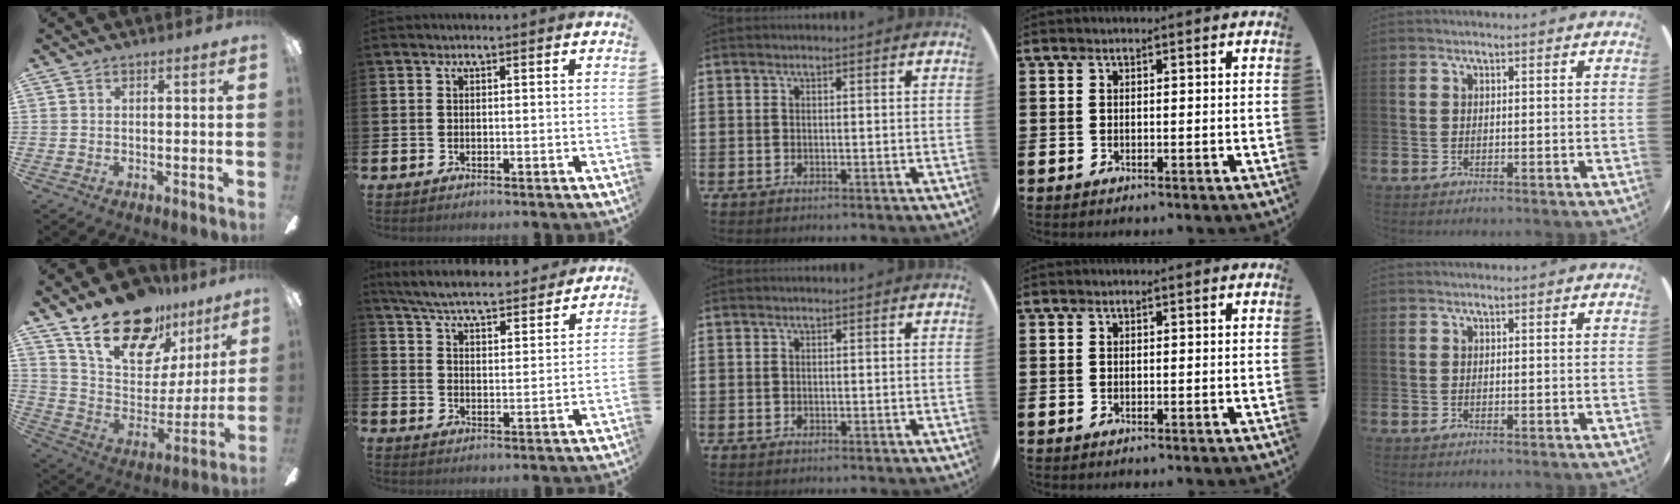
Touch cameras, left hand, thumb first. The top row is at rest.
{"thumb": {"total": 22.3, "force": [16.2, 10.8, 11.0], "torque": [-0.188, -0.099, 0.291]}, "index": {"total": 6.4, "force": [6.2, 0.7, 1.5], "torque": [-0.054, -0.042, 0.107]}}